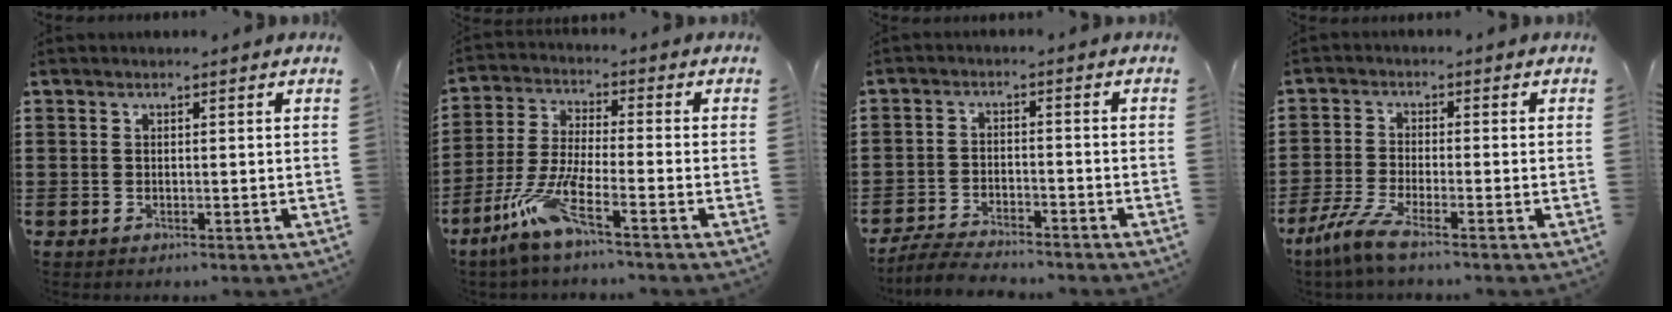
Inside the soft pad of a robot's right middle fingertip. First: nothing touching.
{"total": 8.6, "force": [-5.7, 0.8, 6.4], "torque": [-0.151, -0.017, -0.115]}
{"total": 4.5, "force": [-4.4, 0.4, 1.0], "torque": [-0.025, 0.000, -0.088]}
{"total": 4.9, "force": [-3.7, 0.3, 3.2], "torque": [-0.091, -0.019, -0.075]}